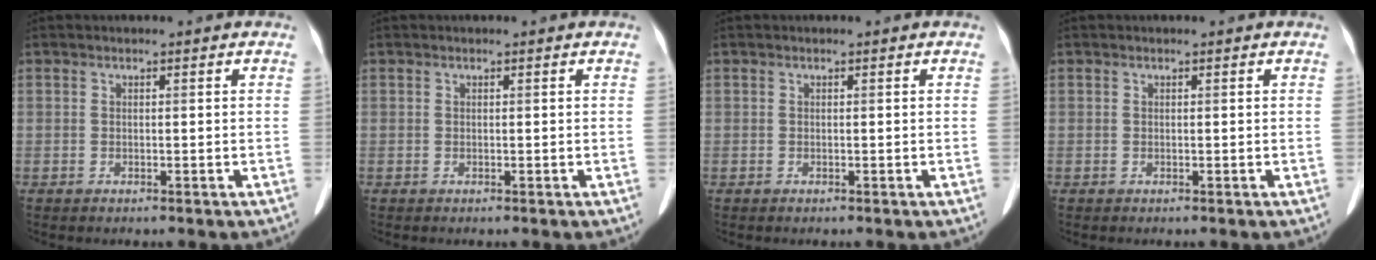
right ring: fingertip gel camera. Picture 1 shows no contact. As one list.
[{"total": 0.0}, {"total": 0.0}, {"total": 0.0}]